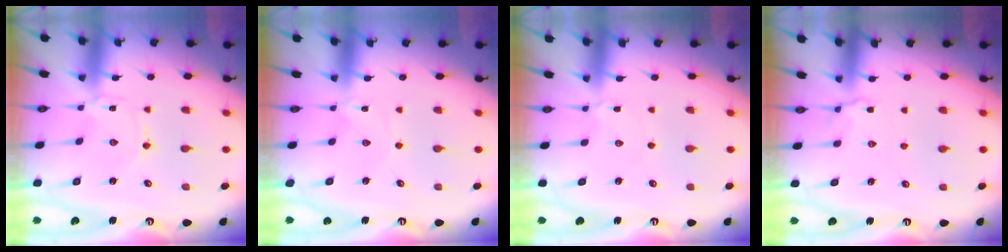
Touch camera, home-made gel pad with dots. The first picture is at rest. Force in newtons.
{"total": 0.6, "press": 0.6, "slide": 0.1}
{"total": 3.8, "press": 3.8, "slide": 0.5}
{"total": 3.1, "press": 2.6, "slide": 1.6}